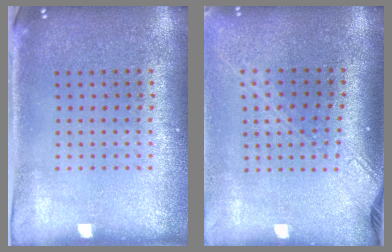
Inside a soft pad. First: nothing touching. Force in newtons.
{"total": 2.1, "press": 1.6, "slide": 1.4}